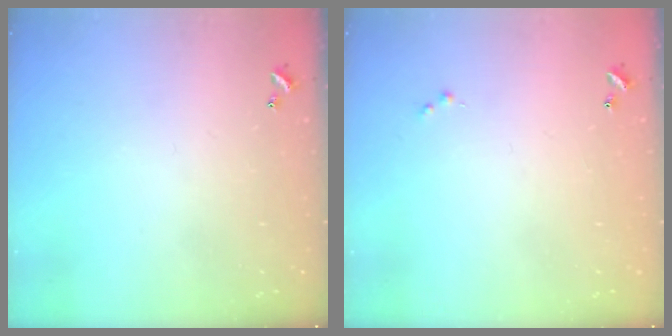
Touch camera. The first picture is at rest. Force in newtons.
{"total": 0.0}